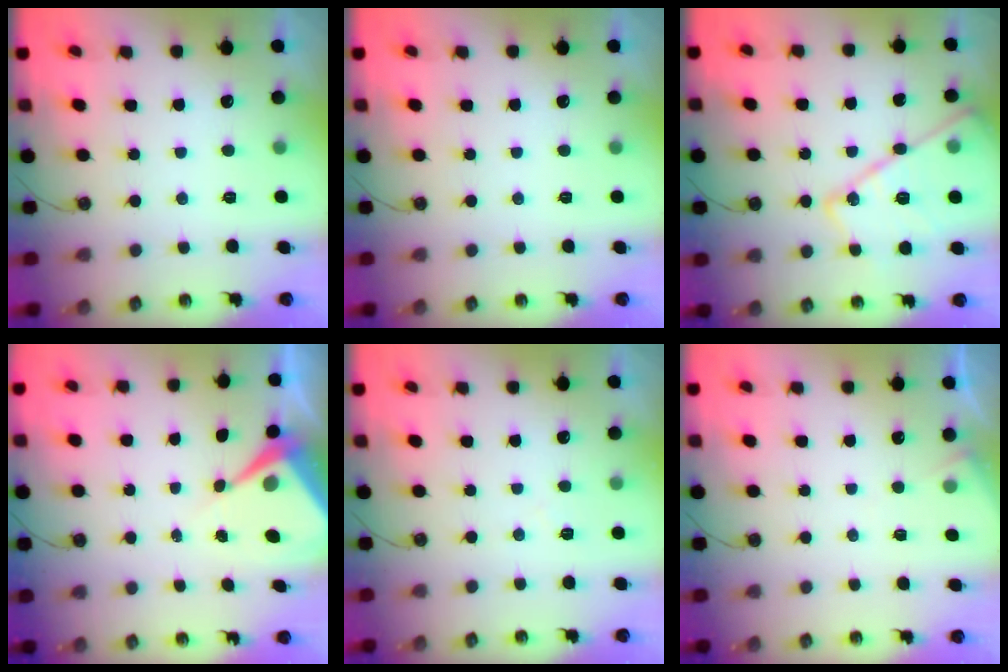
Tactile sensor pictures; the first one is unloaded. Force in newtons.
{"total": 0.0}
{"total": 17.5, "press": 17.4, "slide": 1.6}
{"total": 7.1, "press": 7.1, "slide": 0.8}
{"total": 3.6, "press": 3.5, "slide": 0.5}
{"total": 3.5, "press": 3.5, "slide": 0.5}